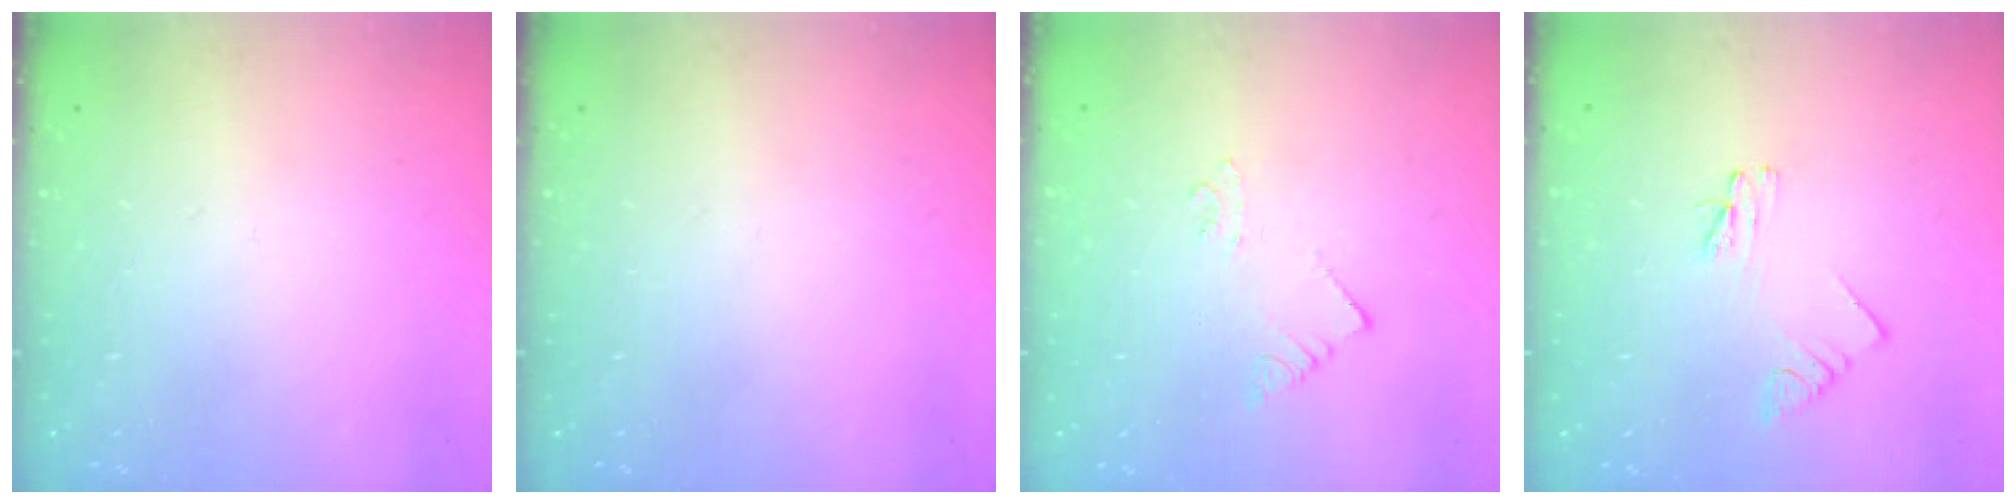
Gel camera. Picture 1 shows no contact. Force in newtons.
{"total": 0.0}
{"total": 2.3, "press": 2.3, "slide": 0.1}
{"total": 2.9, "press": 2.9, "slide": 0.3}